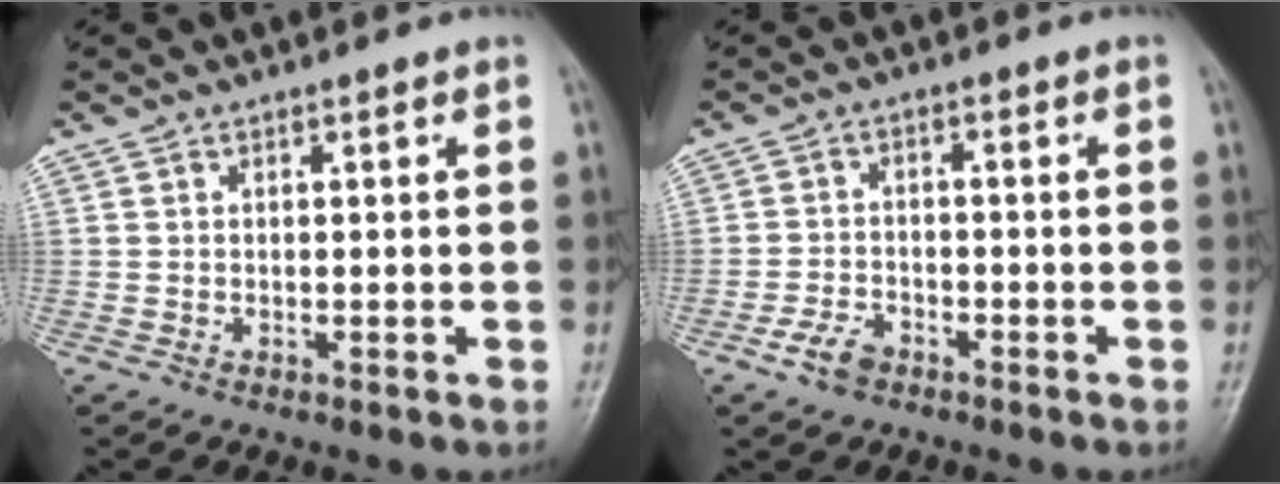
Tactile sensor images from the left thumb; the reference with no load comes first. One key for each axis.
{"total": 4.2, "fx": -2.7, "fy": 2.5, "fz": 2.1, "tx": -0.038, "ty": 0.014, "tz": -0.050}